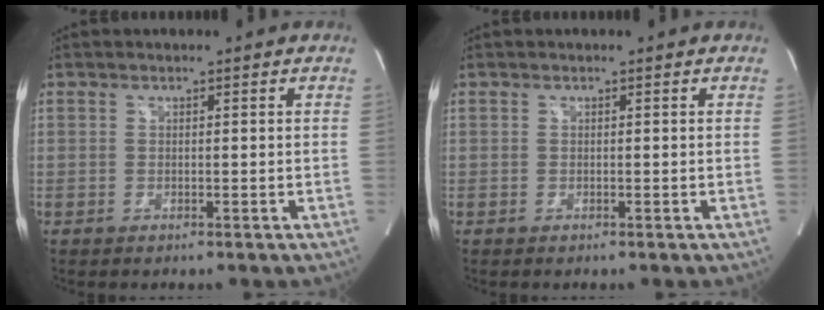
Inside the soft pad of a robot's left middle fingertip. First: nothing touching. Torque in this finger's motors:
{"motor_torque": [0.03, -0.03, 0.00, 0.00]}